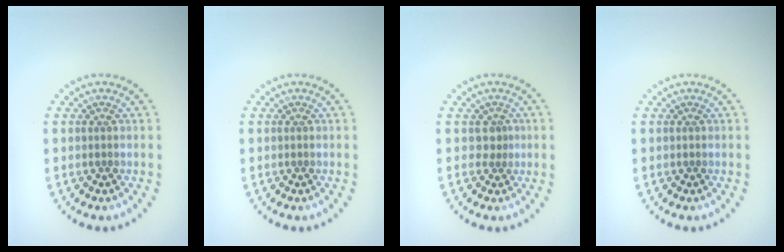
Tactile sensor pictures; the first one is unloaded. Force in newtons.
{"total": 0.0}
{"total": 1.0, "press": 0.6, "slide": 0.8}
{"total": 0.0}